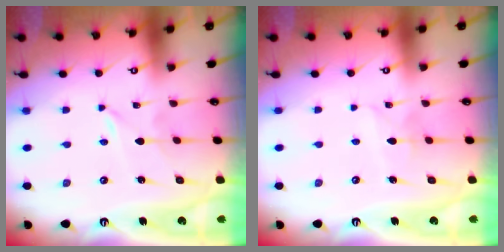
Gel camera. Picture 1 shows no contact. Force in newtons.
{"total": 3.2, "press": 3.1, "slide": 0.2}